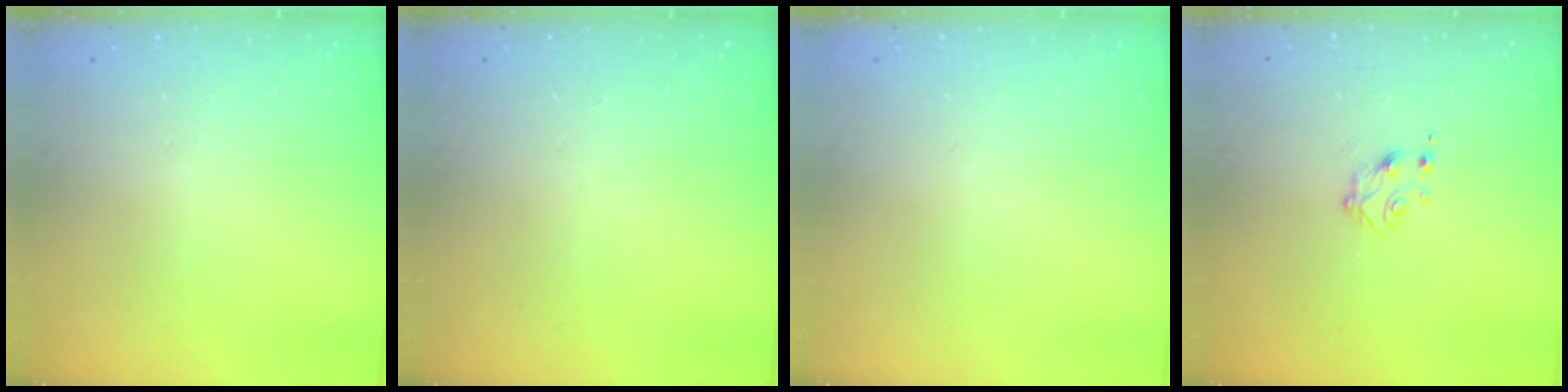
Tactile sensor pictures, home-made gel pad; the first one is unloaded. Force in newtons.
{"total": 0.0}
{"total": 0.0}
{"total": 4.6, "press": 4.5, "slide": 0.6}